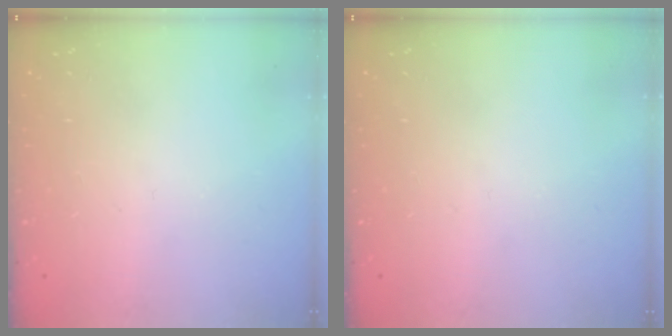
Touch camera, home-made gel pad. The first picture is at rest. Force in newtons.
{"total": 0.0}